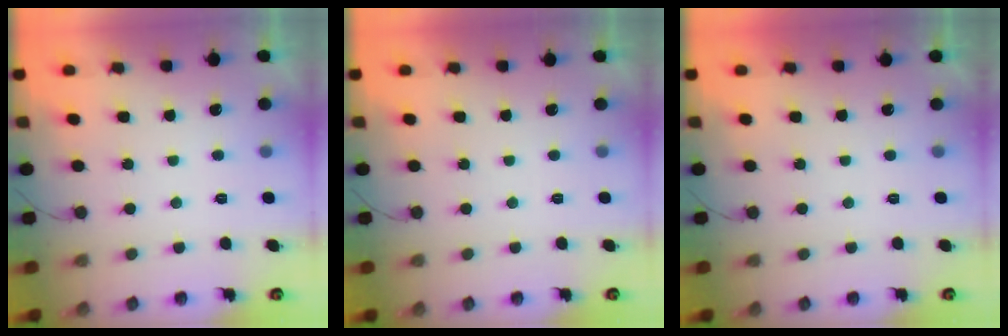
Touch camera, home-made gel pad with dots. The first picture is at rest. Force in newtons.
{"total": 1.8, "press": 1.8, "slide": 0.1}
{"total": 1.7, "press": 1.7, "slide": 0.1}